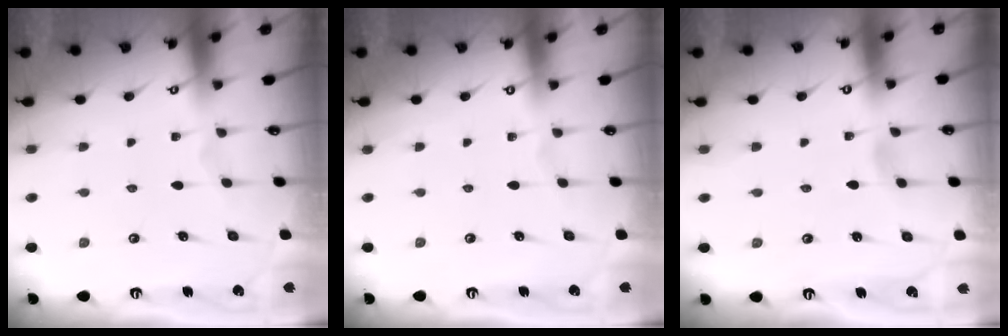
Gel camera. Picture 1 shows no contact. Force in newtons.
{"total": 0.6, "press": 0.5, "slide": 0.4}
{"total": 1.9, "press": 1.9, "slide": 0.2}